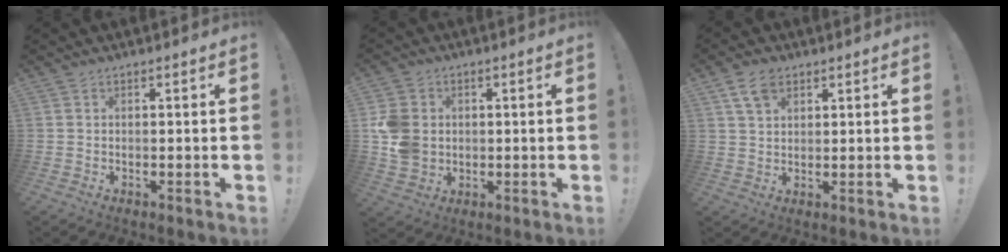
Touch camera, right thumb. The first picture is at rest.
{"total": 10.2, "force": [0.7, 8.7, 5.3], "torque": [-0.113, 0.005, 0.017]}
{"total": 7.1, "force": [3.8, 4.5, 4.0], "torque": [-0.069, -0.003, 0.073]}